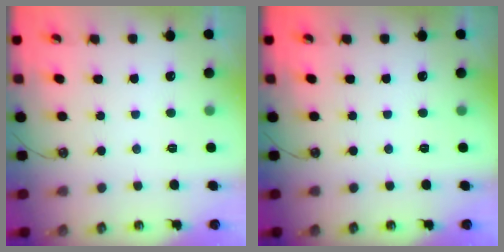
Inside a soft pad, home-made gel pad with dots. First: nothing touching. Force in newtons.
{"total": 0.0}